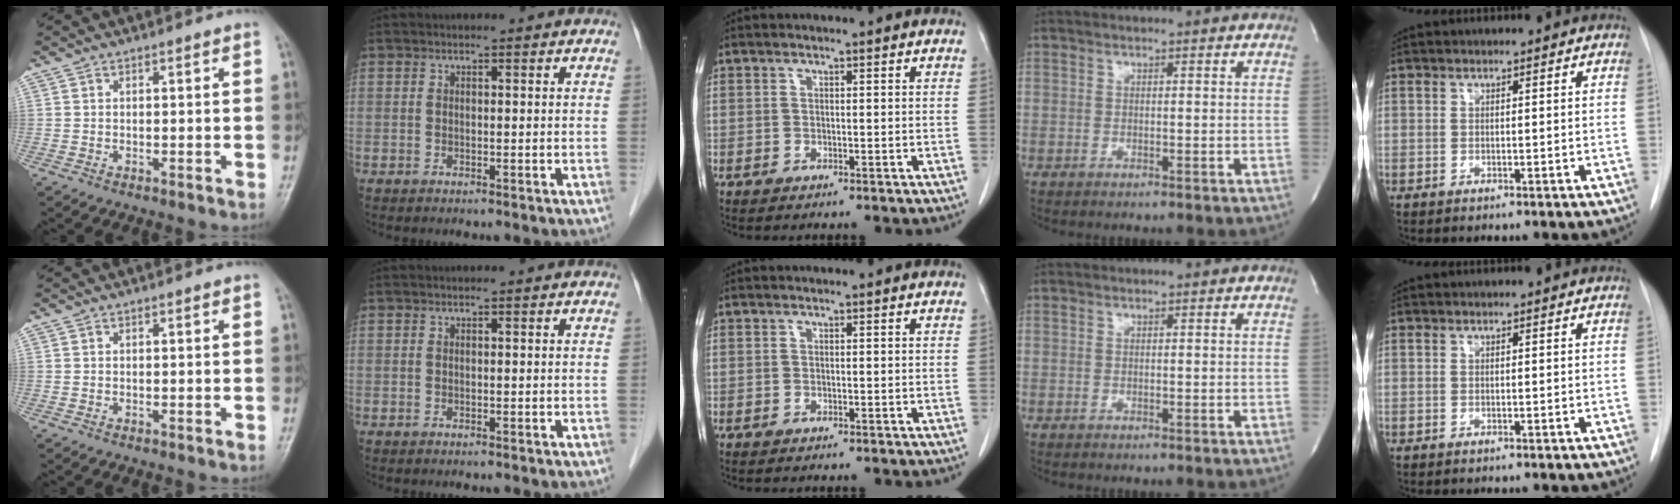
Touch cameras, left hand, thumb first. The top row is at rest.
{}